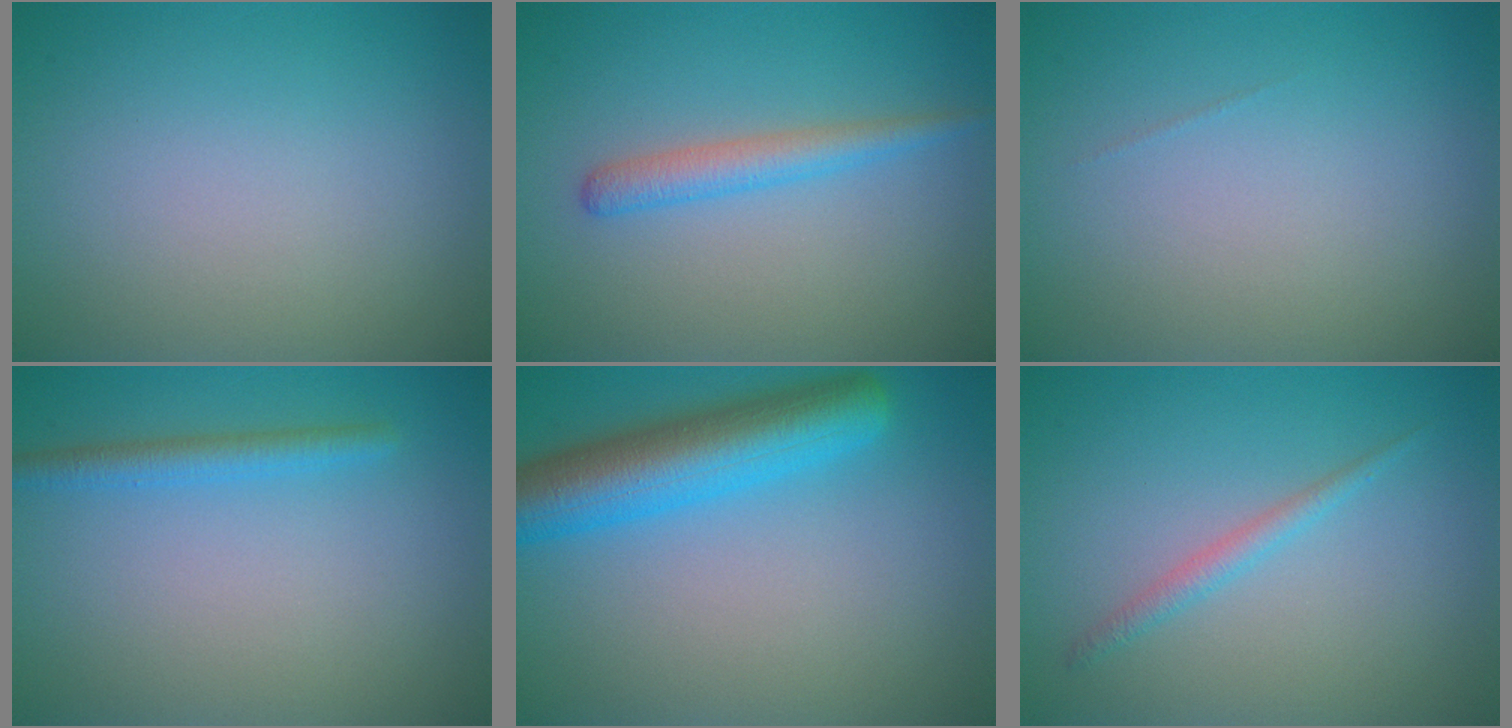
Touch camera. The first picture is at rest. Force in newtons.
{"total": 2.4, "press": 2.4, "slide": 0.2}
{"total": 0.0}
{"total": 2.0, "press": 2.0, "slide": 0.1}
{"total": 7.3, "press": 7.3, "slide": 0.2}
{"total": 1.4, "press": 1.4, "slide": 0.1}